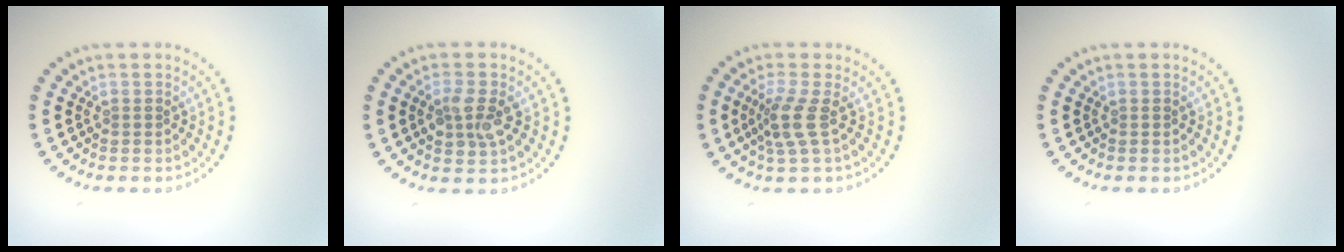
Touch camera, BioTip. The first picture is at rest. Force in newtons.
{"total": 2.6, "press": 2.6, "slide": 0.3}
{"total": 2.7, "press": 2.1, "slide": 1.8}
{"total": 0.0}